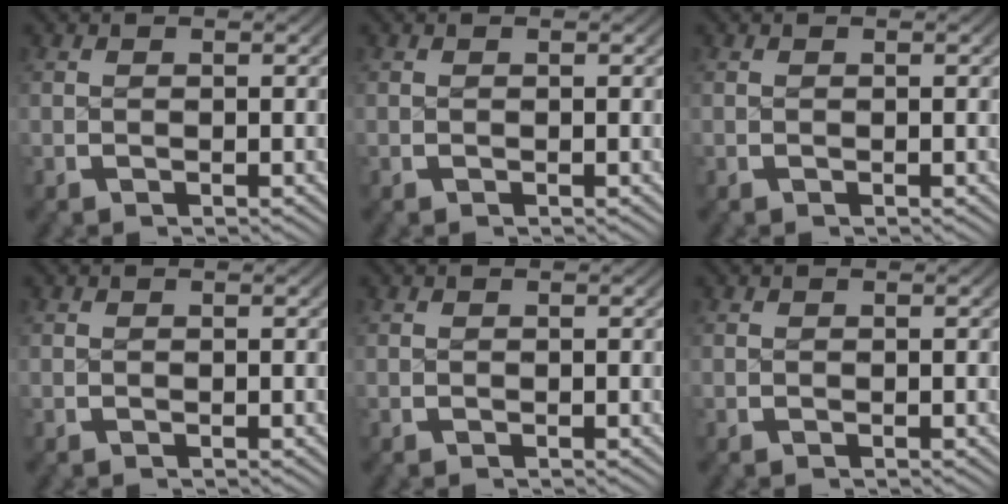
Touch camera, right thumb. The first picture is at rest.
{"total": 0.0}
{"total": 0.0}
{"total": 0.0}
{"total": 0.0}
{"total": 0.0}